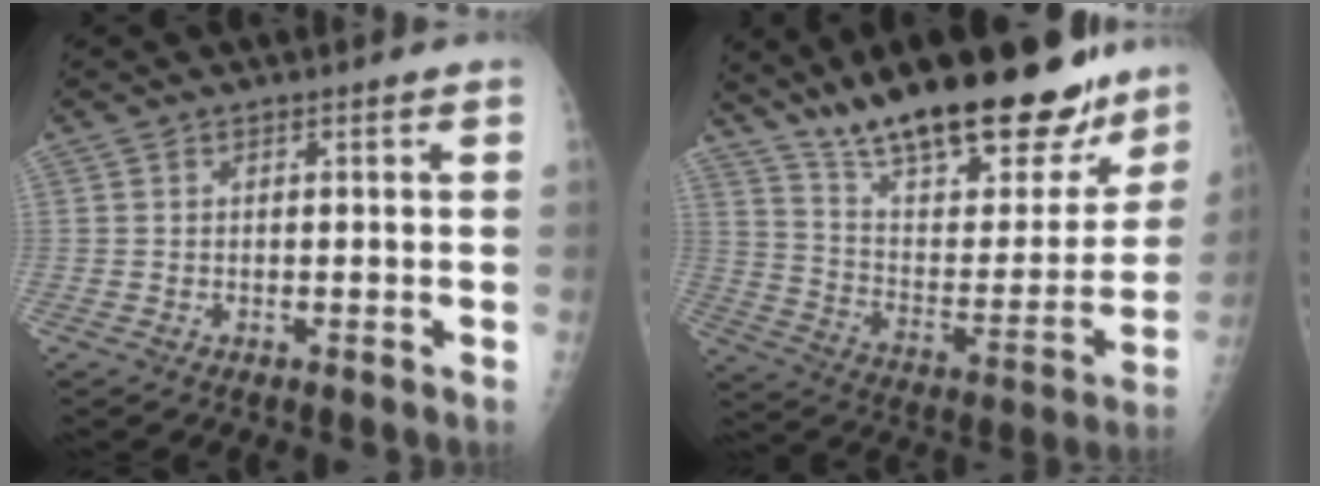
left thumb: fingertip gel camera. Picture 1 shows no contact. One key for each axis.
{"total": 31.0, "fx": 23.2, "fy": 10.0, "fz": 18.0, "tx": -0.243, "ty": -0.085, "tz": 0.359}